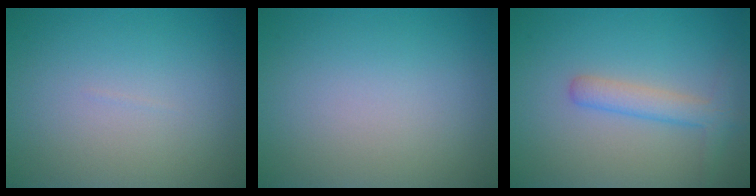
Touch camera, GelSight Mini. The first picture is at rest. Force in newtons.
{"total": 0.0}
{"total": 2.7, "press": 2.7, "slide": 0.1}